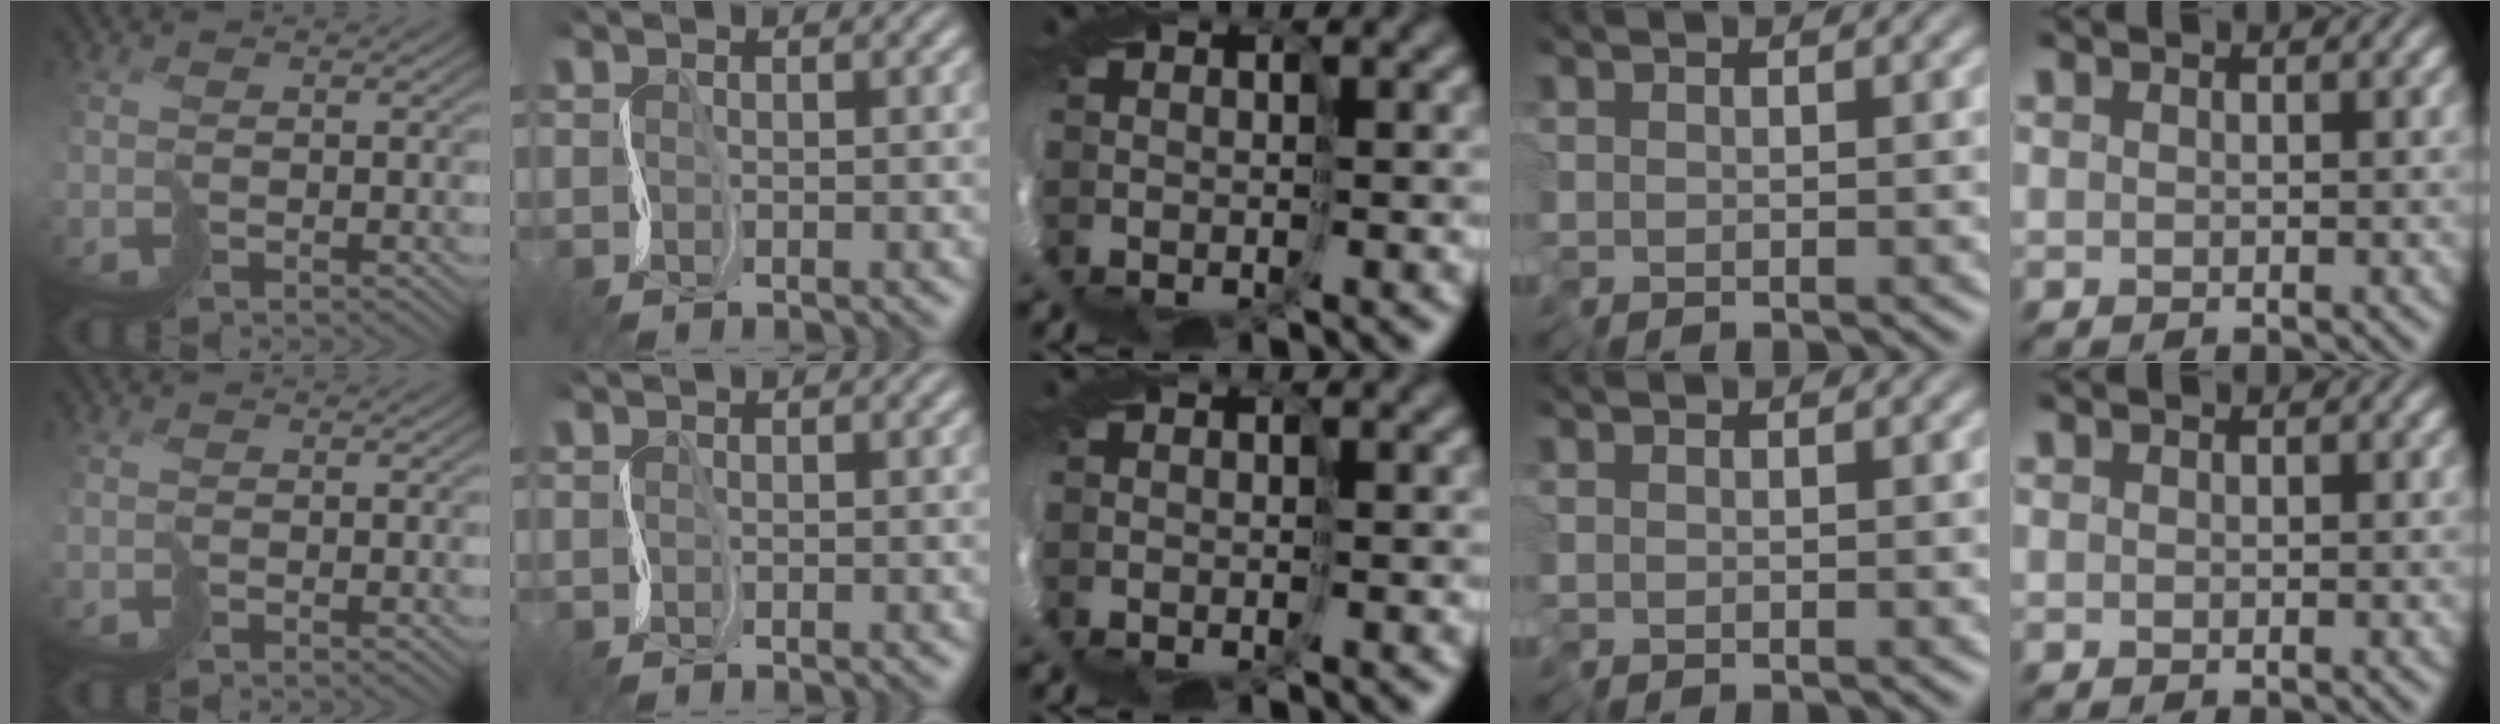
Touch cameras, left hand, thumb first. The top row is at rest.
{}